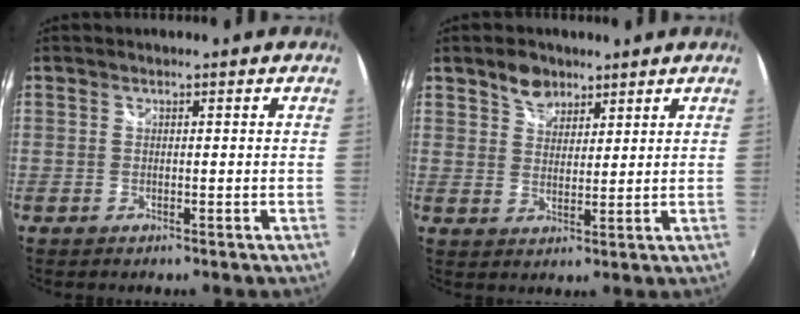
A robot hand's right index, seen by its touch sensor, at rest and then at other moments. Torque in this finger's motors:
{"motor_torque": [0.08, 0.08, 0.04, 0.03]}